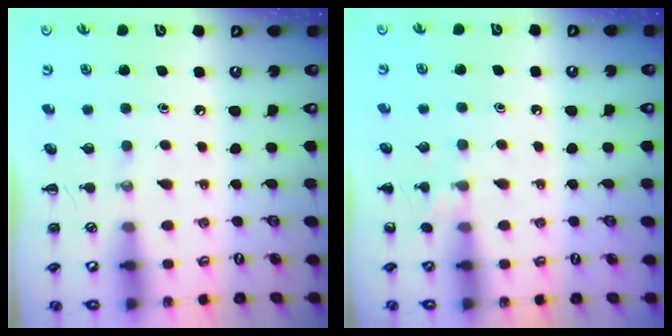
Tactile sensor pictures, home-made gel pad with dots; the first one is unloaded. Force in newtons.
{"total": 6.6, "press": 6.3, "slide": 1.9}